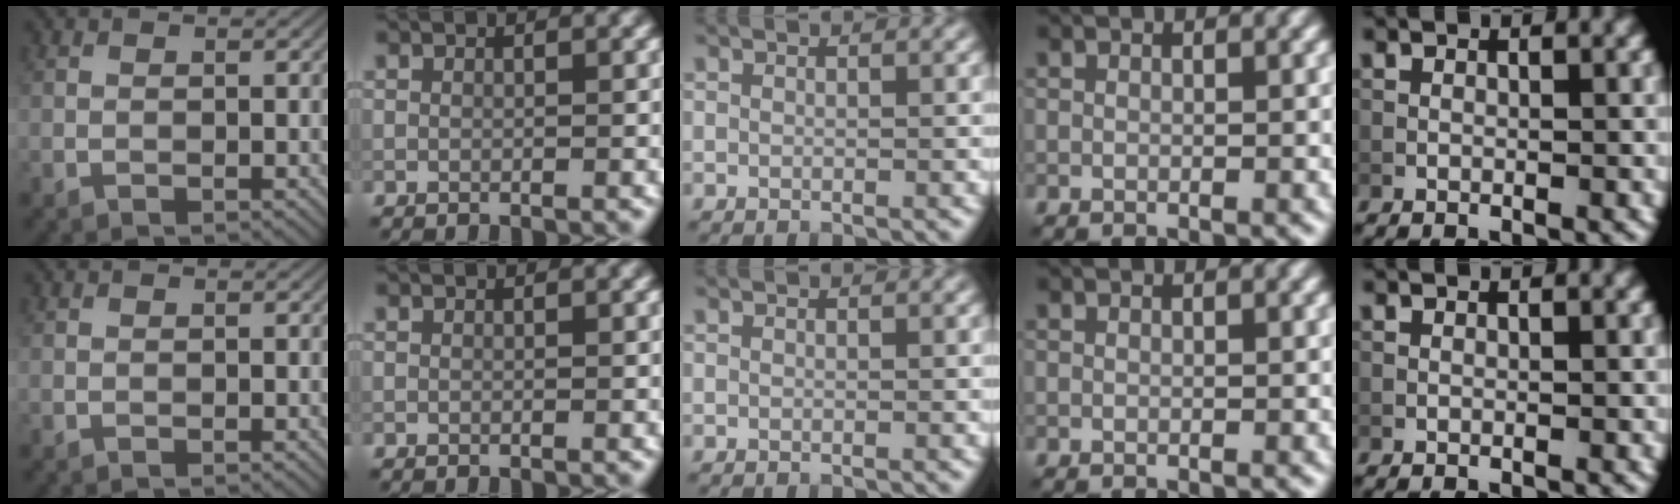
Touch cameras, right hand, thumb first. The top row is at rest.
{}